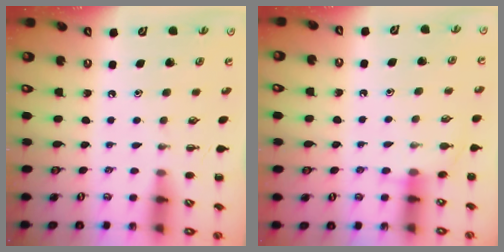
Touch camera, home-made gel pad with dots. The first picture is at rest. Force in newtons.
{"total": 6.8, "press": 6.7, "slide": 1.3}